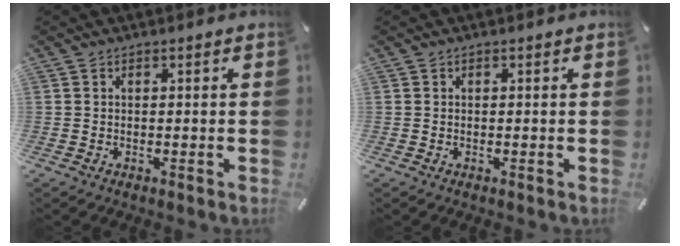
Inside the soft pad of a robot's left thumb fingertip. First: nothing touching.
{"total": 0.0}